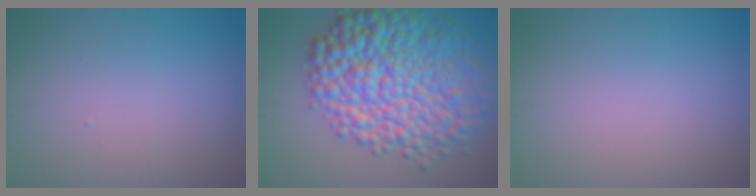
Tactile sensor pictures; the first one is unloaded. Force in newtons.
{"total": 12.1, "press": 12.1, "slide": 0.1}
{"total": 0.0}